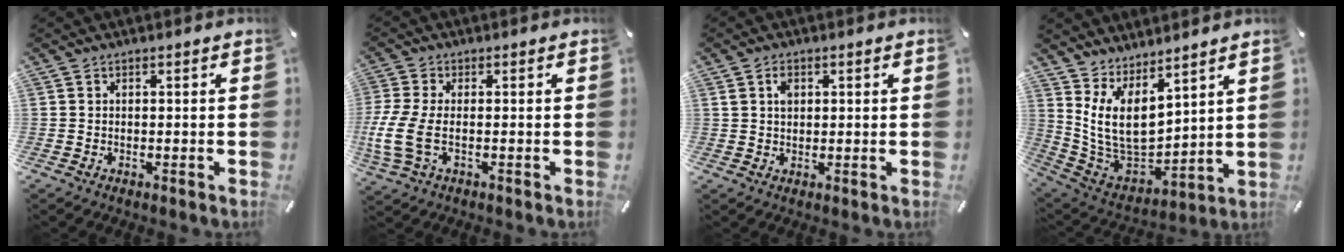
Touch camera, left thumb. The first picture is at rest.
{"total": 9.0, "force": [-1.2, 4.5, 7.7], "torque": [-0.171, -0.012, -0.018]}
{"total": 2.8, "force": [0.9, 2.0, 1.7], "torque": [-0.021, -0.001, 0.012]}
{"total": 12.0, "force": [5.8, 7.3, 7.5], "torque": [-0.176, -0.060, 0.117]}